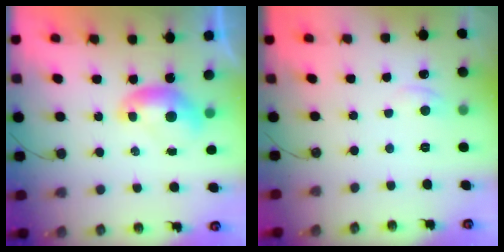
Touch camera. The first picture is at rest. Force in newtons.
{"total": 1.1, "press": 1.1, "slide": 0.2}